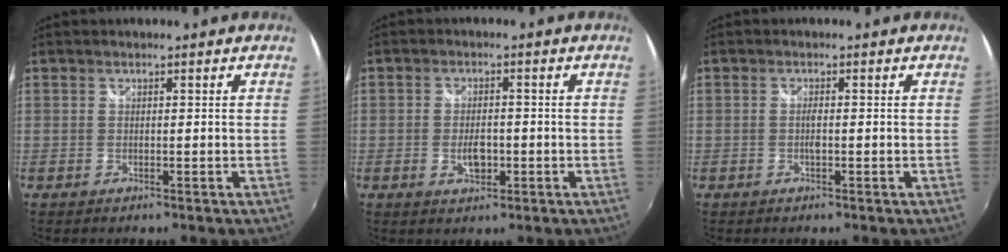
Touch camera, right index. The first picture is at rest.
{"total": 4.3, "force": [-1.2, 2.4, 3.3], "torque": [-0.063, -0.004, -0.020]}
{"total": 1.4, "force": [-0.3, 0.2, 1.4], "torque": [-0.029, -0.001, -0.006]}